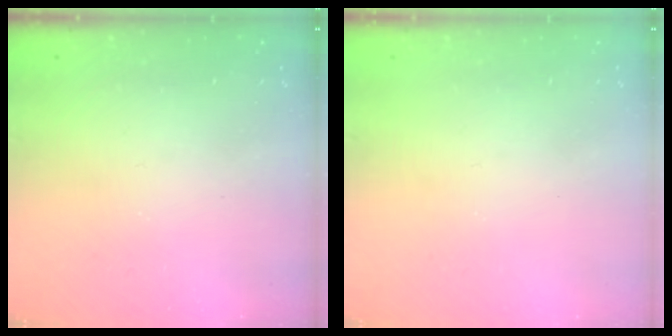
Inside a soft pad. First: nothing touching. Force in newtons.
{"total": 0.5, "press": 0.5, "slide": 0.1}